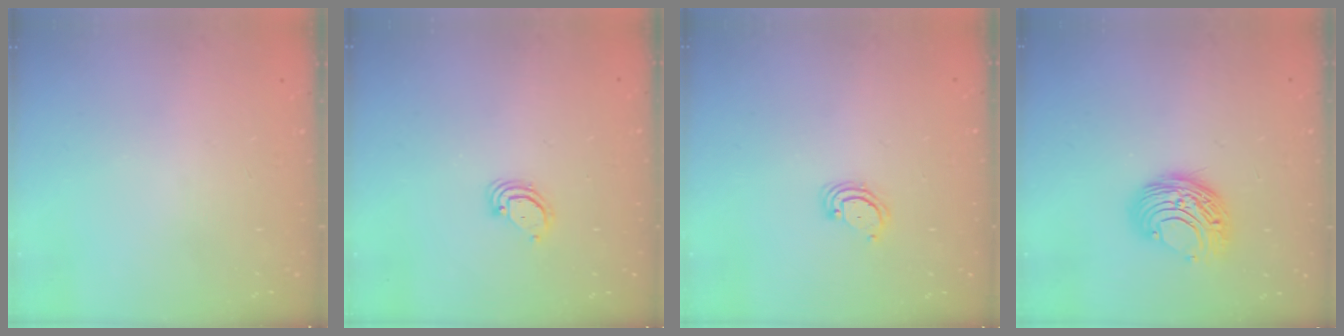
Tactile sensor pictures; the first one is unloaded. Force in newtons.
{"total": 2.8, "press": 2.8, "slide": 0.3}
{"total": 3.3, "press": 3.3, "slide": 0.4}
{"total": 9.0, "press": 9.0, "slide": 0.2}